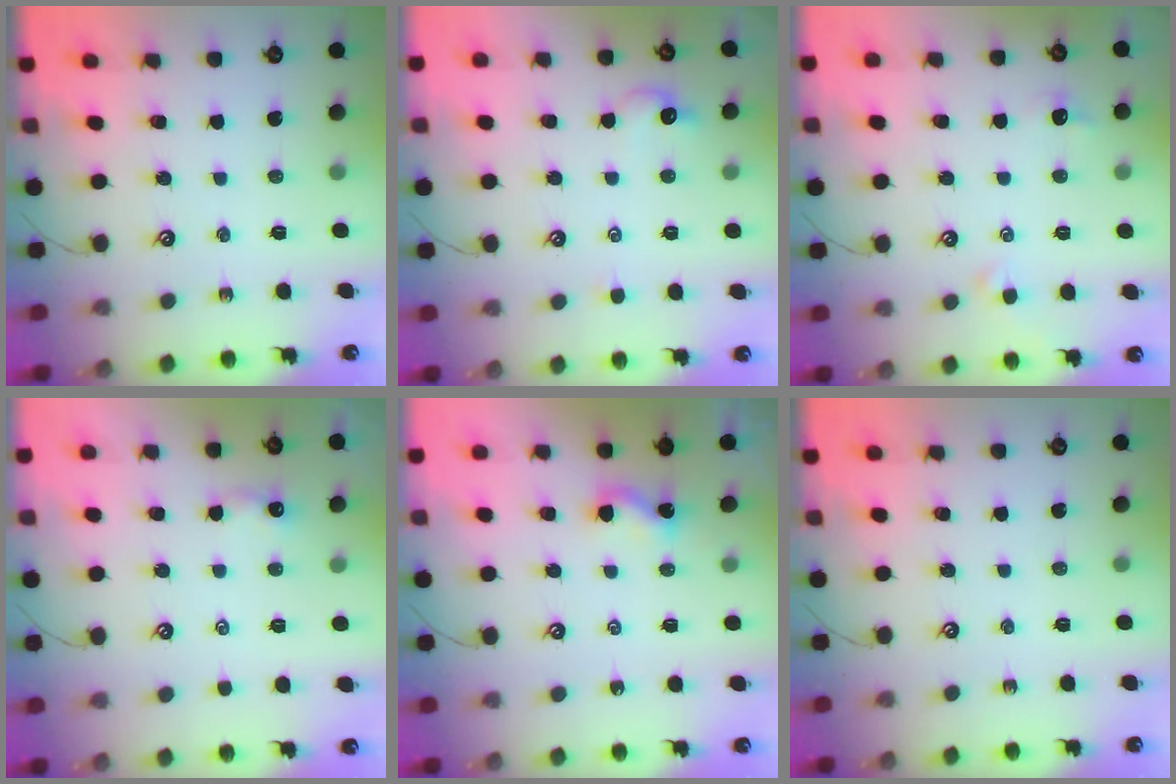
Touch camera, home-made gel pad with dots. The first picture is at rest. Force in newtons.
{"total": 0.8, "press": 0.5, "slide": 0.6}
{"total": 0.7, "press": 0.4, "slide": 0.5}
{"total": 3.2, "press": 3.2, "slide": 0.2}
{"total": 2.7, "press": 2.7, "slide": 0.3}
{"total": 0.0}